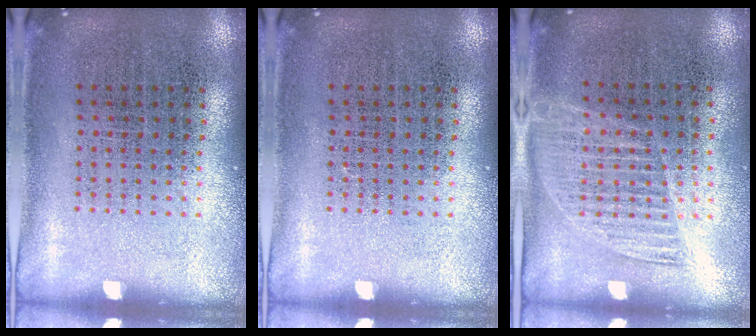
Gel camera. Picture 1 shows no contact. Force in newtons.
{"total": 0.0}
{"total": 1.3, "press": 1.1, "slide": 0.7}